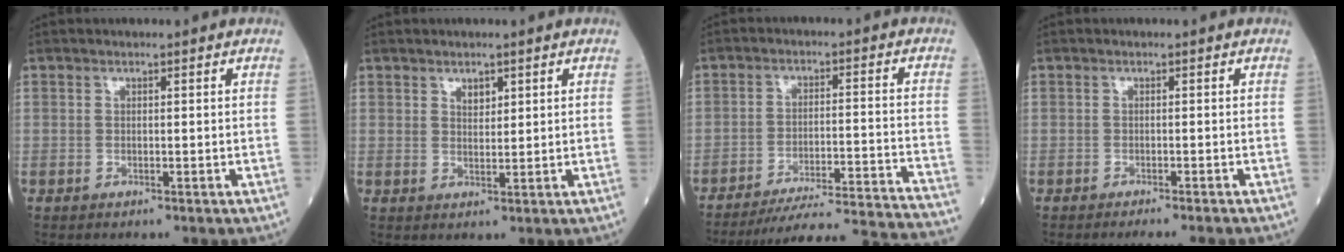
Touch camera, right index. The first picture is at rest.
{"total": 1.9, "force": [1.2, 1.0, 1.1], "torque": [-0.020, -0.002, 0.023]}
{"total": 23.4, "force": [-22.3, -2.0, 6.8], "torque": [-0.047, -0.026, -0.299]}
{"total": 5.3, "force": [-4.9, -0.3, 2.1], "torque": [-0.015, -0.014, -0.063]}